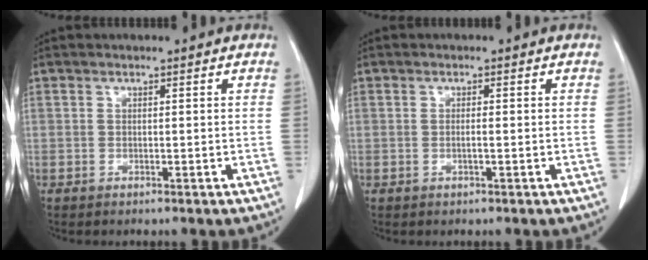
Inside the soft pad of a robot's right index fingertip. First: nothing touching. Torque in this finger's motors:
{"motor_torque": [-0.05, -0.08, -0.03, -0.01]}